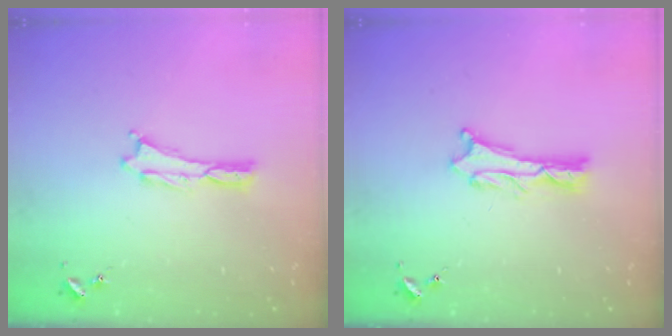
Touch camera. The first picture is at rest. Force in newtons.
{"total": 1.2, "press": 1.2, "slide": 0.2}